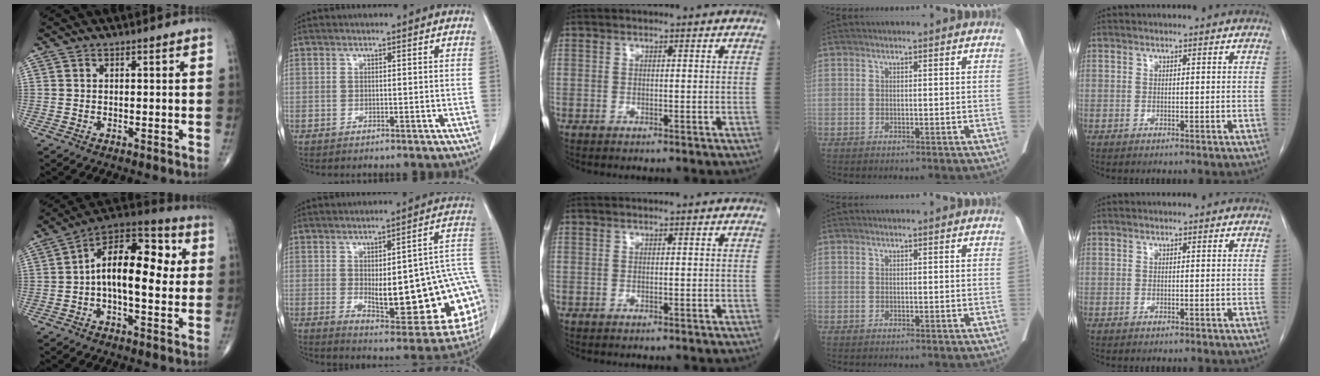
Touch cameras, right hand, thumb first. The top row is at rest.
{"thumb": {"total": 17.5, "force": [1.4, 8.7, 15.2], "torque": [-0.212, 0.037, 0.012]}, "index": {"total": 22.8, "force": [-1.9, 6.0, 22.0], "torque": [-0.215, 0.018, -0.003]}}